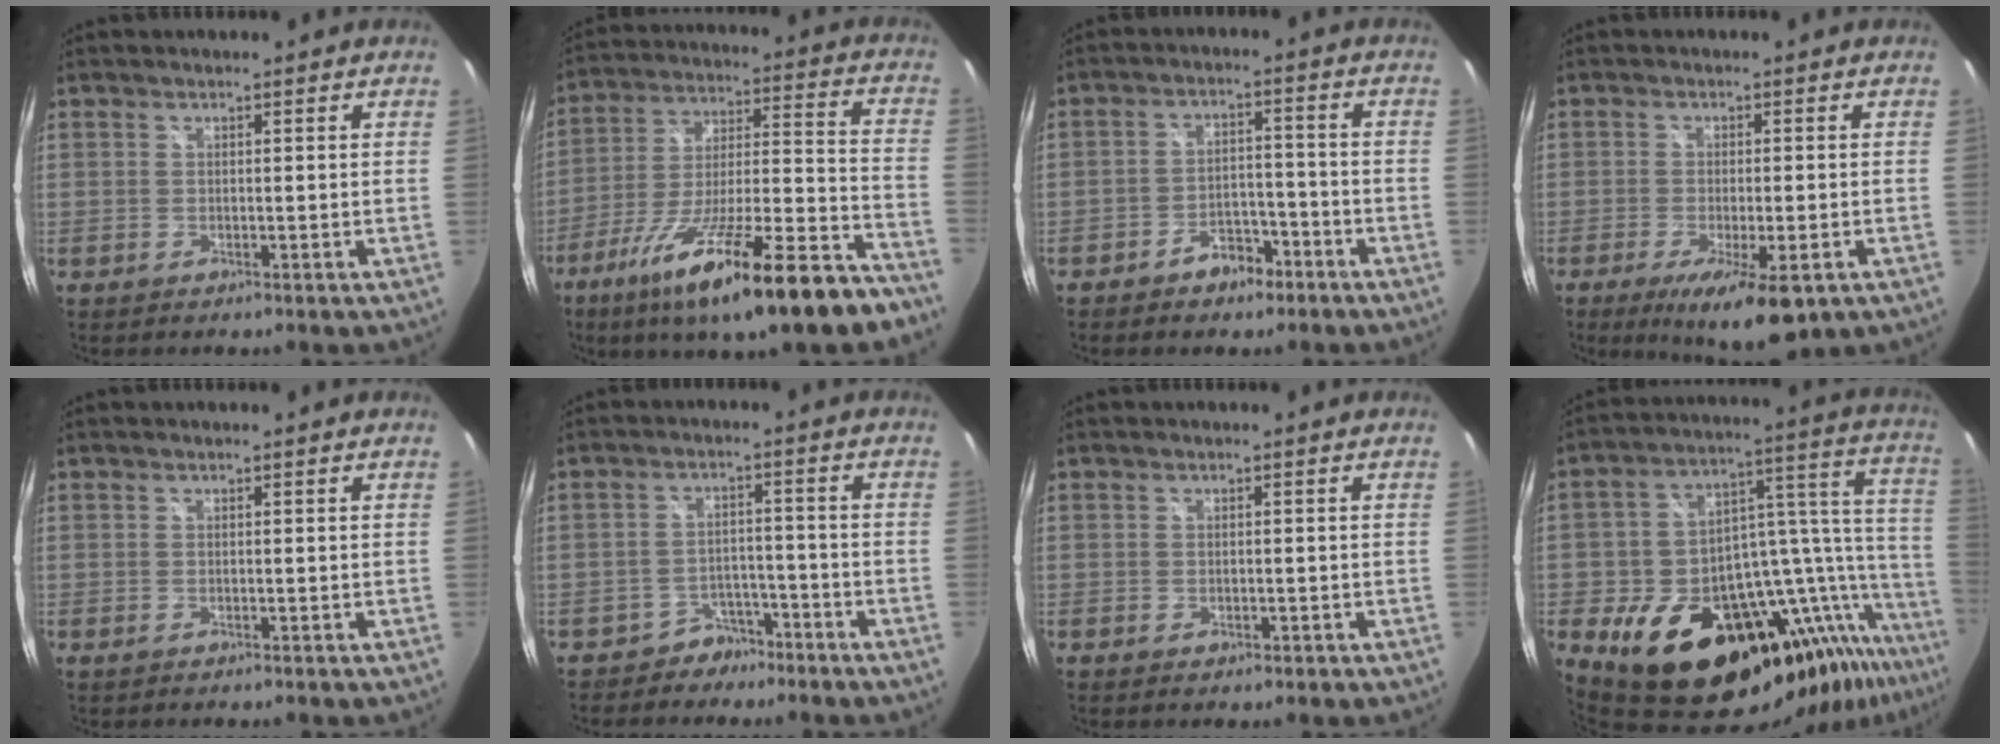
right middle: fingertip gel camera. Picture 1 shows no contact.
{"total": 27.3, "force": [-19.4, 4.2, 18.8], "torque": [-0.300, -0.045, -0.296]}
{"total": 5.8, "force": [-4.1, 3.1, 2.7], "torque": [-0.057, 0.015, -0.053]}
{"total": 11.1, "force": [-6.0, 2.9, 8.9], "torque": [-0.157, -0.031, -0.087]}
{"total": 0.0}
{"total": 5.0, "force": [-3.9, 3.1, 0.4], "torque": [-0.011, 0.023, -0.058]}
{"total": 1.0, "force": [-0.5, 0.8, 0.6], "torque": [-0.008, -0.002, -0.006]}
{"total": 26.0, "force": [-15.0, 11.0, 18.2], "torque": [-0.249, 0.003, -0.220]}